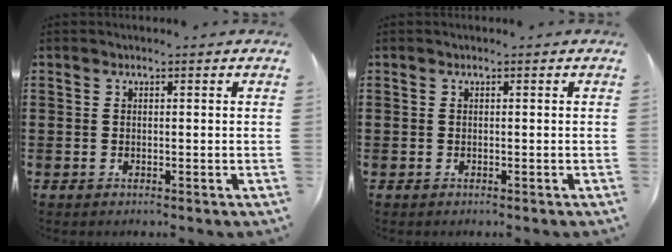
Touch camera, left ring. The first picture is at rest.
{"total": 0.0}